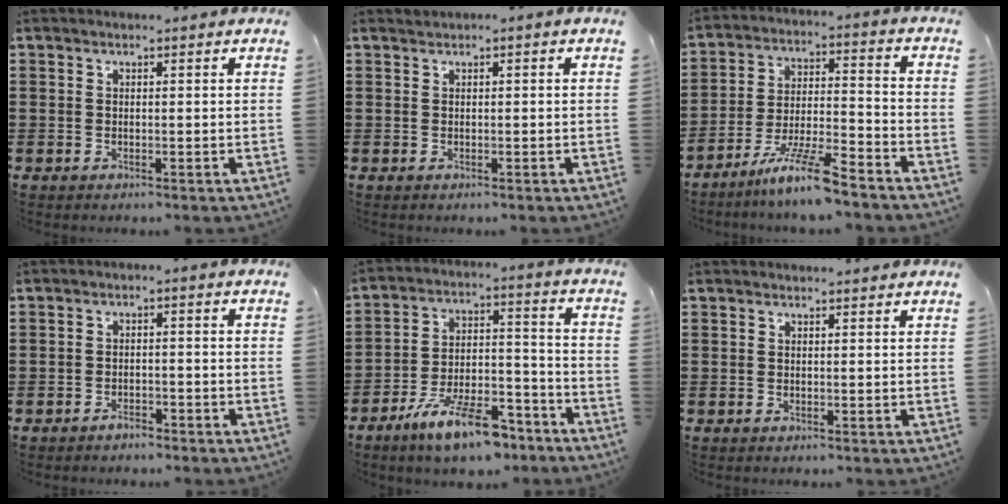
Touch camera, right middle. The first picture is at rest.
{"total": 0.8, "force": [0.8, 0.0, -0.1], "torque": [0.000, -0.003, 0.016]}
{"total": 8.7, "force": [-7.1, 0.2, 5.0], "torque": [-0.102, -0.006, -0.137]}
{"total": 1.5, "force": [-1.4, 0.4, 0.4], "torque": [-0.013, -0.001, -0.028]}
{"total": 11.2, "force": [-8.7, 2.7, 6.5], "torque": [-0.124, 0.027, -0.167]}
{"total": 1.1, "force": [1.1, 0.1, 0.0], "torque": [0.005, -0.002, 0.019]}